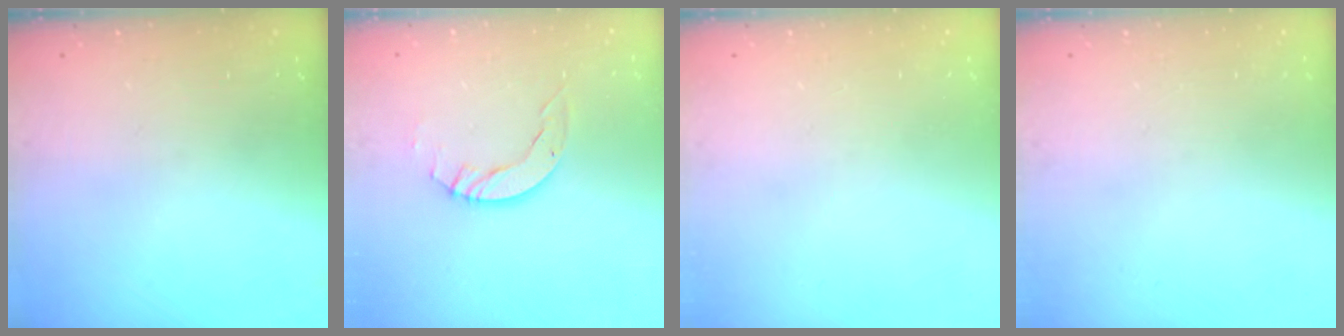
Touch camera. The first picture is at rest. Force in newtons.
{"total": 4.9, "press": 4.9, "slide": 0.1}
{"total": 0.0}
{"total": 0.0}